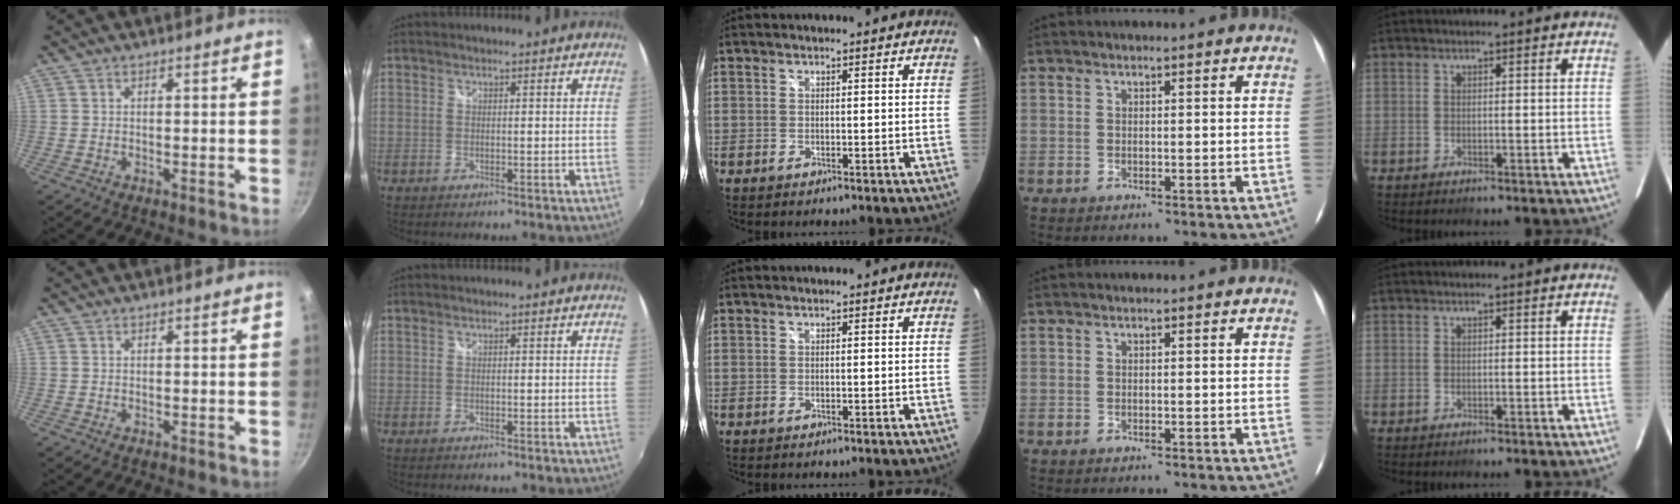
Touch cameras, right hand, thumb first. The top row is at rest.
{}